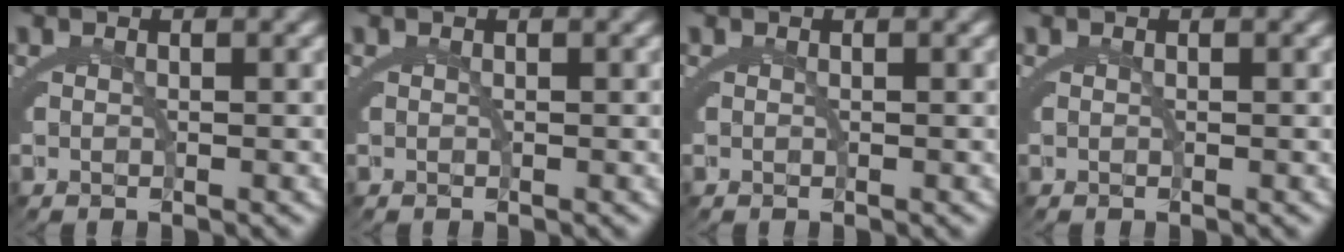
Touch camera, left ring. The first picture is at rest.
{"total": 0.0}
{"total": 0.0}
{"total": 0.0}